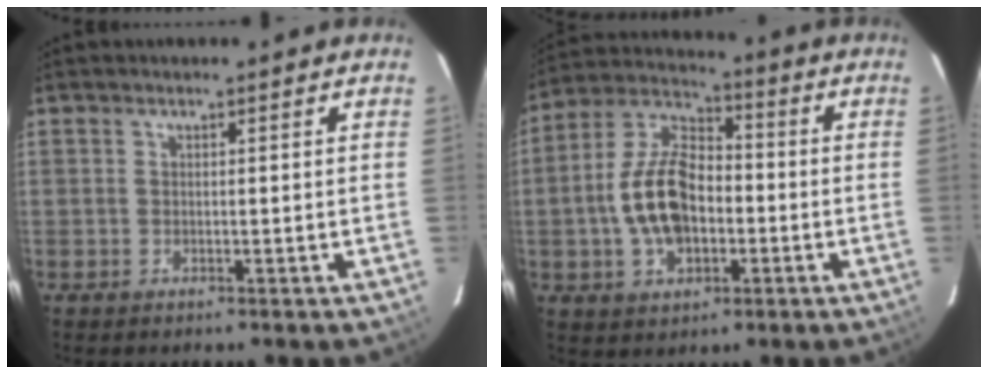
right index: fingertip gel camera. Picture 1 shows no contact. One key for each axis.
{"total": 13.9, "fx": -2.4, "fy": 8.3, "fz": 10.8, "tx": -0.219, "ty": 0.021, "tz": -0.040}